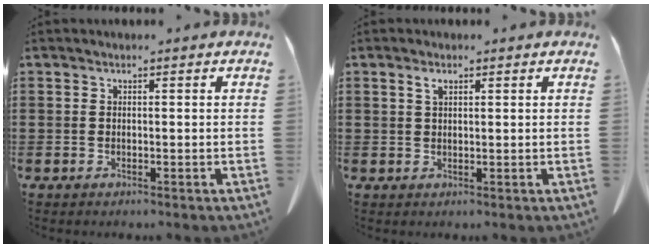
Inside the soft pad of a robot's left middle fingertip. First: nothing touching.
{"total": 1.6, "force": [0.9, 0.5, 1.3], "torque": [-0.028, 0.004, 0.015]}